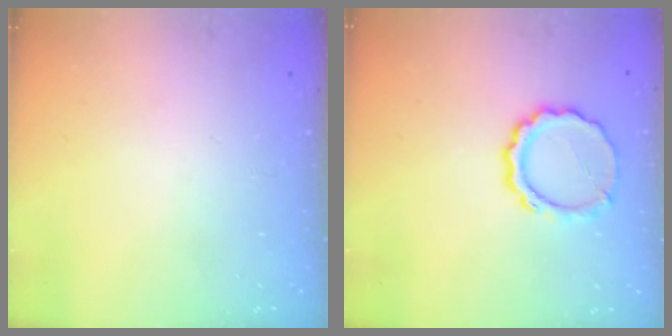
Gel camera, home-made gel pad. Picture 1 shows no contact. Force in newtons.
{"total": 8.6, "press": 8.4, "slide": 1.6}